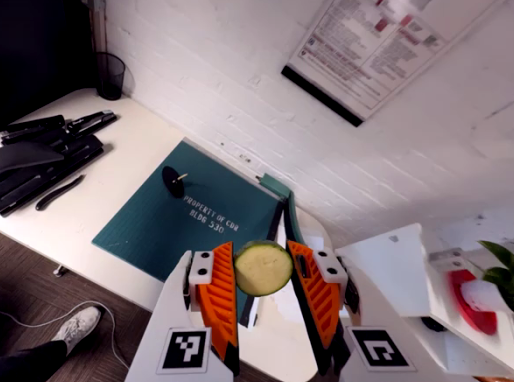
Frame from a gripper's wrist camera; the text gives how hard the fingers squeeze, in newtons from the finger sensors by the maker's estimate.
{"total": 8.7, "left": 8.8, "right": 8.7}